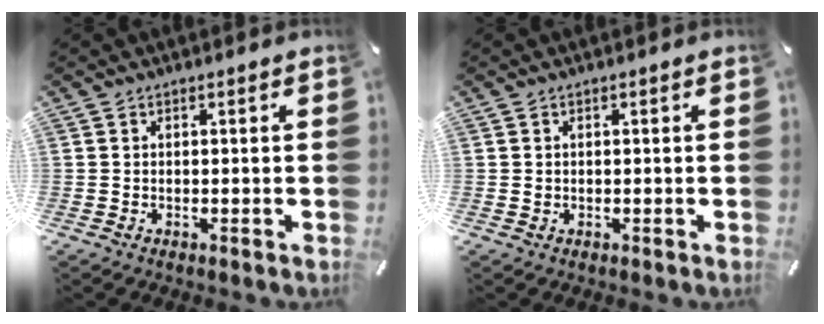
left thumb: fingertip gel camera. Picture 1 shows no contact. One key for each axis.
{"total": 0.5, "fx": 0.0, "fy": 0.5, "fz": 0.2, "tx": -0.003, "ty": 0.004, "tz": -0.002}